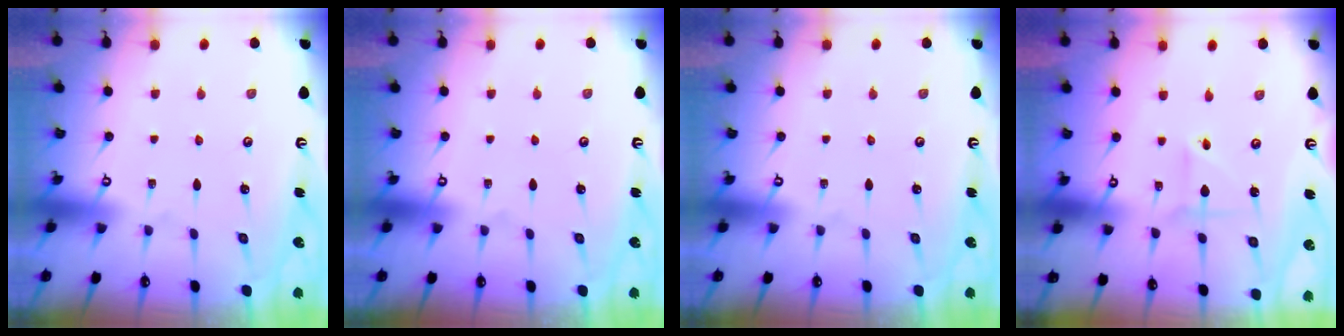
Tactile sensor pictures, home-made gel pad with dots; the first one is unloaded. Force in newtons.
{"total": 0.0}
{"total": 0.0}
{"total": 2.4, "press": 2.2, "slide": 1.0}